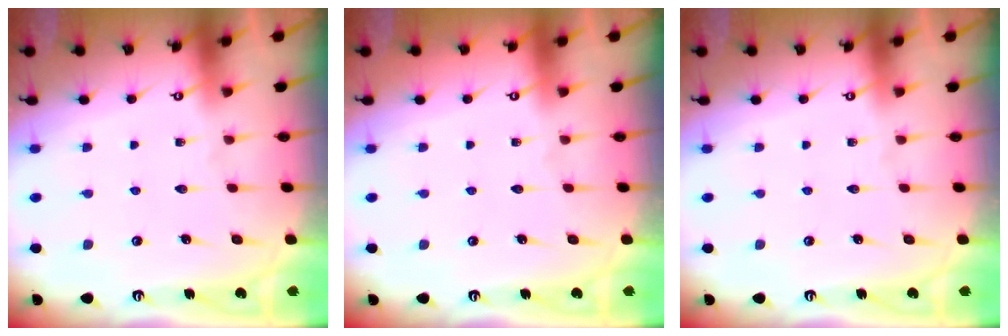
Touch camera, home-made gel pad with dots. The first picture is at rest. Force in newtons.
{"total": 0.0}
{"total": 0.0}